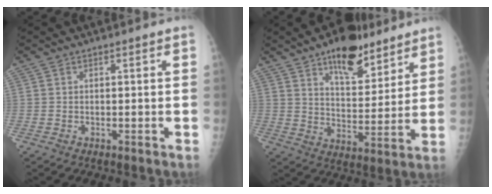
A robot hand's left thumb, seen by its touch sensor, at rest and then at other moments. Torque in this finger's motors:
{"motor_torque": [0.29, 0.31, -0.24, -0.32, 0.08]}